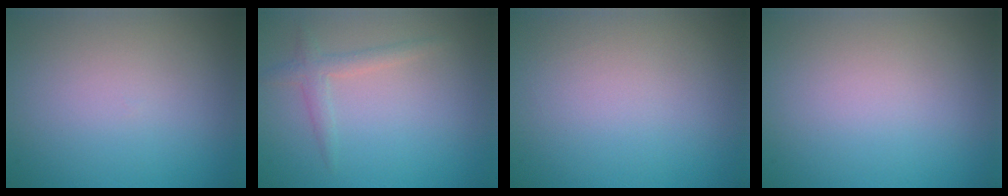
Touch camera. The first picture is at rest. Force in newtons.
{"total": 1.7, "press": 1.7, "slide": 0.0}
{"total": 0.0}
{"total": 0.0}